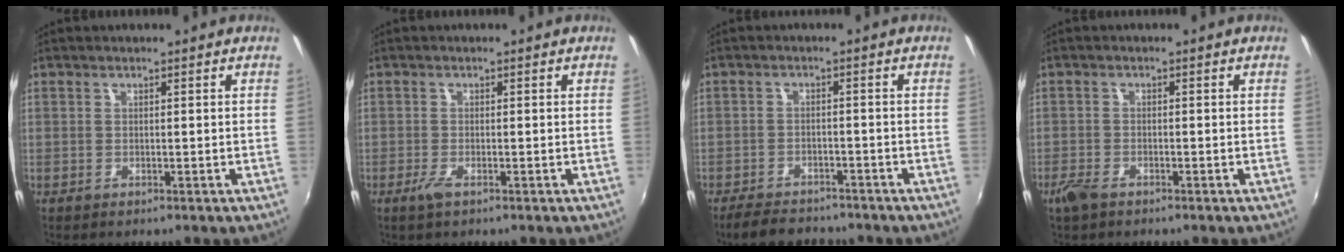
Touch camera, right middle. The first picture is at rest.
{"total": 2.0, "force": [-1.2, 0.3, 1.6], "torque": [-0.033, -0.007, -0.023]}
{"total": 7.9, "force": [-6.8, 2.9, 2.8], "torque": [-0.076, -0.005, -0.106]}
{"total": 3.3, "force": [-2.4, 1.5, 1.7], "torque": [-0.046, -0.008, -0.049]}